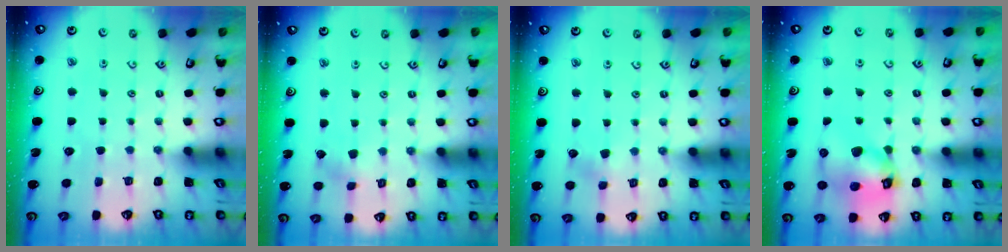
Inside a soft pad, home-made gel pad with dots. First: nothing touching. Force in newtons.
{"total": 2.3, "press": 2.2, "slide": 0.3}
{"total": 3.5, "press": 3.5, "slide": 0.6}
{"total": 11.8, "press": 11.7, "slide": 1.7}